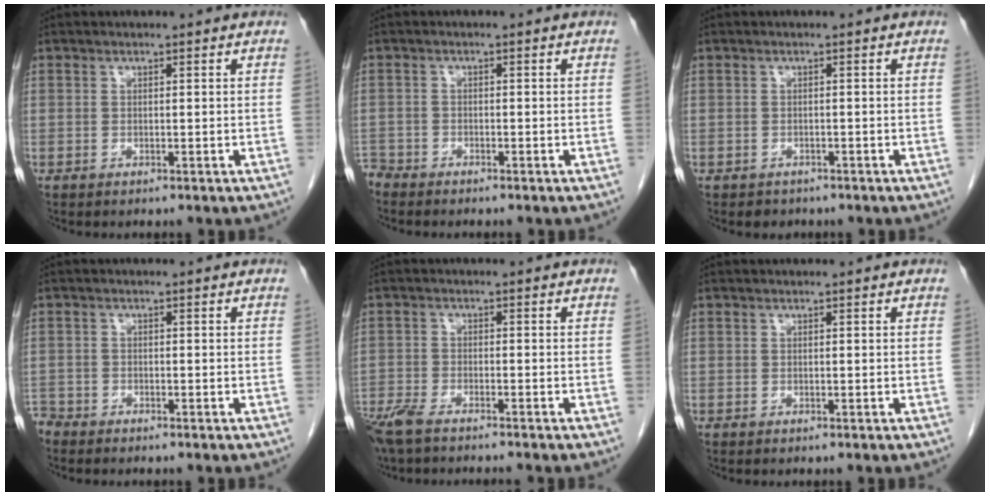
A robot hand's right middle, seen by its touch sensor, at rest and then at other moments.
{"total": 2.5, "force": [-2.4, 0.6, -0.1], "torque": [0.001, -0.006, -0.046]}
{"total": 1.5, "force": [-1.2, 0.9, 0.0], "torque": [-0.010, 0.001, -0.016]}
{"total": 2.1, "force": [-2.1, 0.5, -0.1], "torque": [0.001, -0.005, -0.039]}
{"total": 7.4, "force": [-6.2, 1.0, 3.8], "torque": [-0.068, -0.016, -0.111]}
{"total": 0.0}